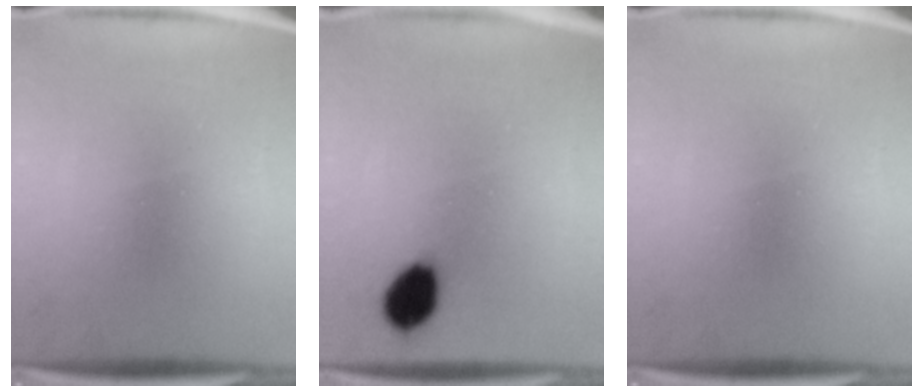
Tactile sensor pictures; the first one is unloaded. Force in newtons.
{"total": 8.0}
{"total": 0.0}